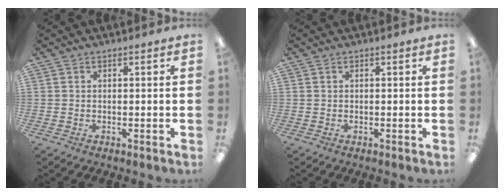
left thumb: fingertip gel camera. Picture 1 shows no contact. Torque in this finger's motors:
{"motor_torque": [-0.16, -0.16, 0.11, -0.07, -0.01]}